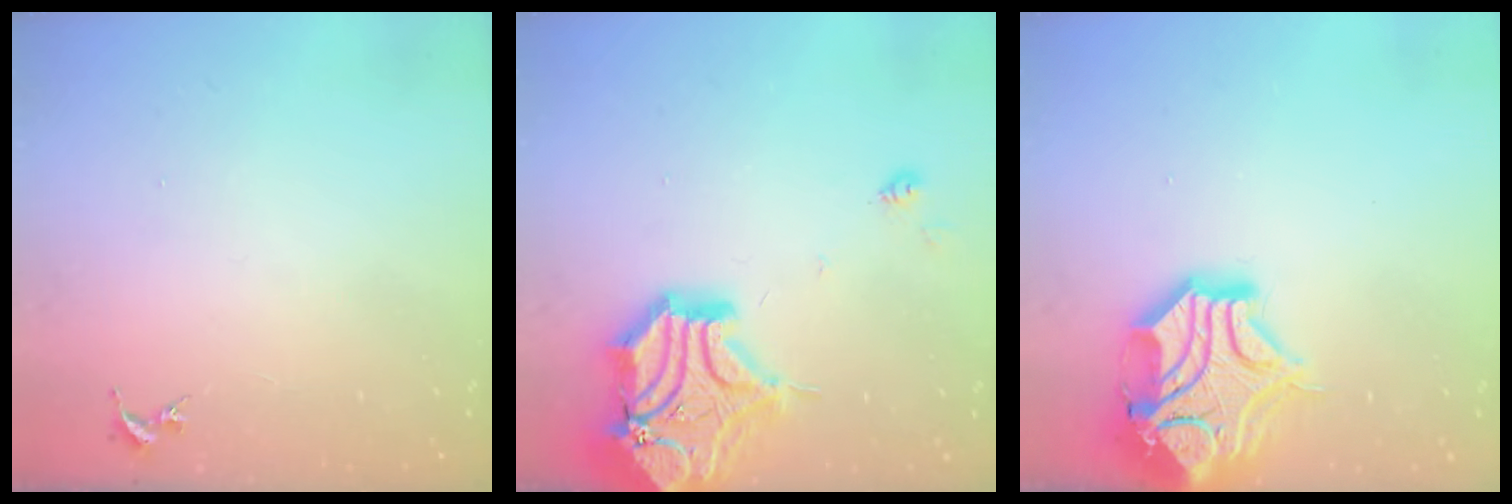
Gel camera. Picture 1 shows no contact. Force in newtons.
{"total": 20.7, "press": 20.5, "slide": 3.1}
{"total": 17.6, "press": 17.4, "slide": 2.6}